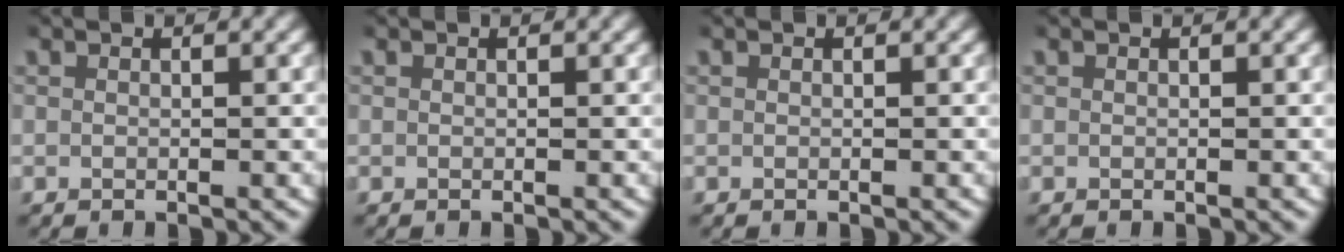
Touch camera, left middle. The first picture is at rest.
{"total": 0.0}
{"total": 0.0}
{"total": 0.0}